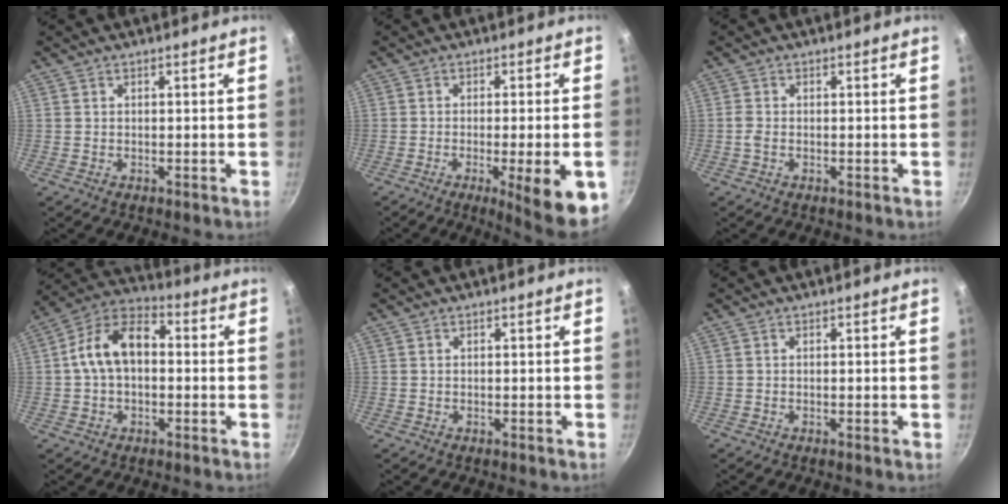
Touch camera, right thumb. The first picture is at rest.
{"total": 11.8, "force": [-4.1, 2.0, 10.9], "torque": [-0.136, 0.004, -0.052]}
{"total": 1.4, "force": [-0.5, 0.8, 1.0], "torque": [-0.028, 0.004, -0.014]}
{"total": 11.2, "force": [0.4, 7.1, 8.7], "torque": [-0.139, 0.038, -0.006]}
{"total": 0.0}
{"total": 0.5, "force": [-0.2, 0.0, 0.5], "torque": [-0.008, 0.000, -0.005]}